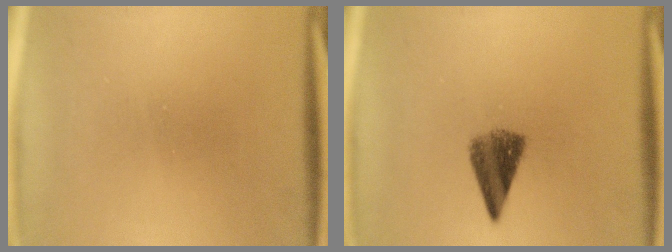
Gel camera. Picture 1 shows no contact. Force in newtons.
{"total": 5.1}